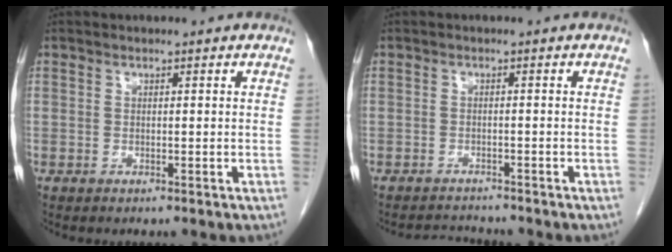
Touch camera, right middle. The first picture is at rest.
{"total": 2.5, "force": [-2.5, -0.1, -0.4], "torque": [0.005, -0.014, -0.038]}